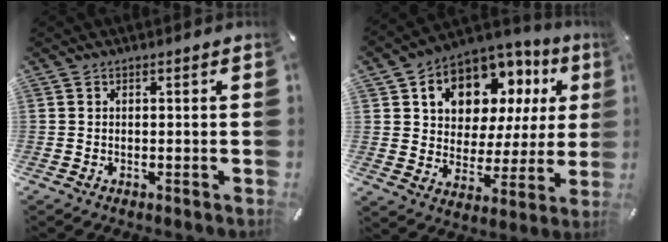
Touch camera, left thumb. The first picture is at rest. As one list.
[{"total": 11.8, "force": [6.4, 9.0, 4.1], "torque": [-0.070, -0.052, 0.117]}]